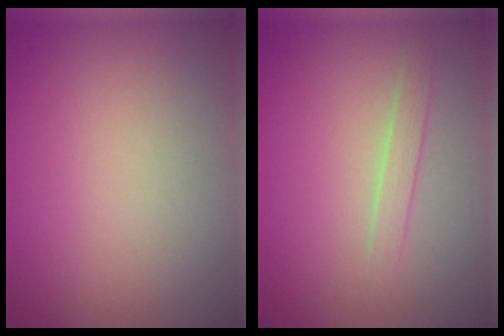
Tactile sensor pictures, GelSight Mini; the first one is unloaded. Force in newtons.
{"total": 1.4, "press": 1.4, "slide": 0.1}